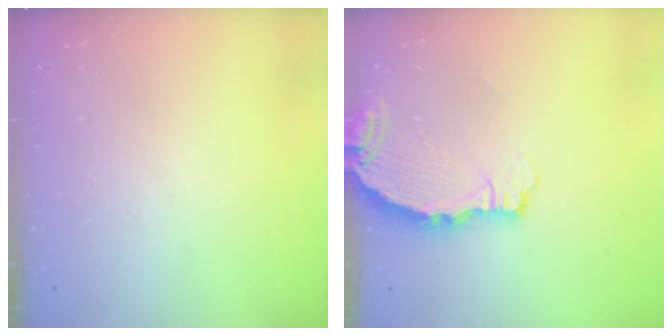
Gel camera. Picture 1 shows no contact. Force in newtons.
{"total": 3.8, "press": 3.8, "slide": 0.4}